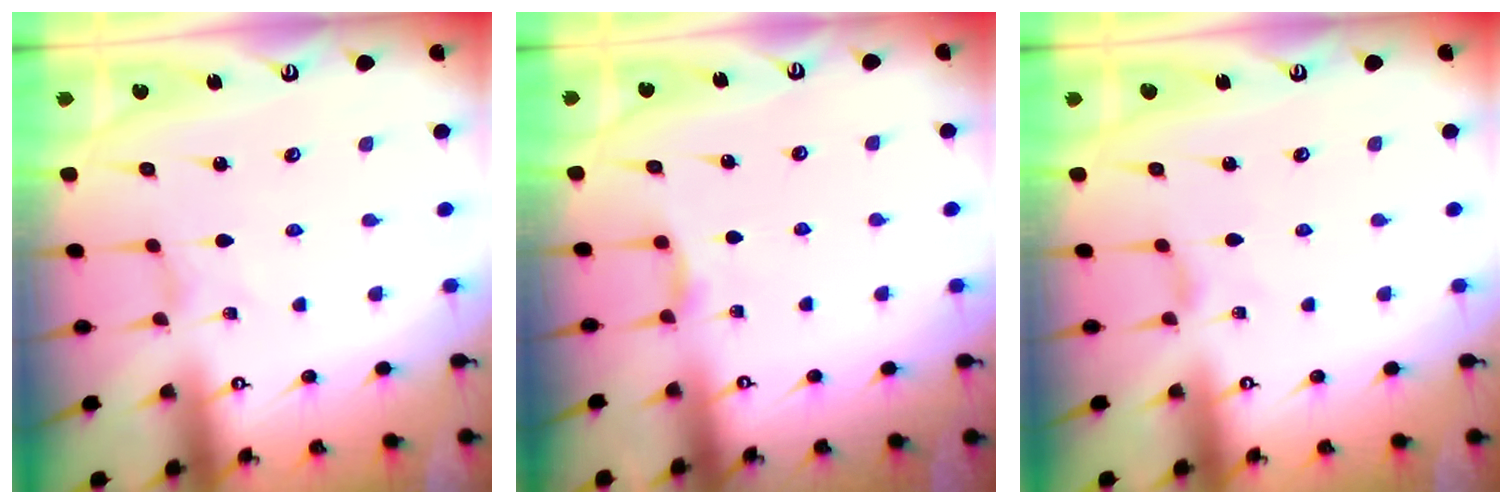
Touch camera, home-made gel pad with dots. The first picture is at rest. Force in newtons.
{"total": 2.6, "press": 2.5, "slide": 0.4}
{"total": 0.0}